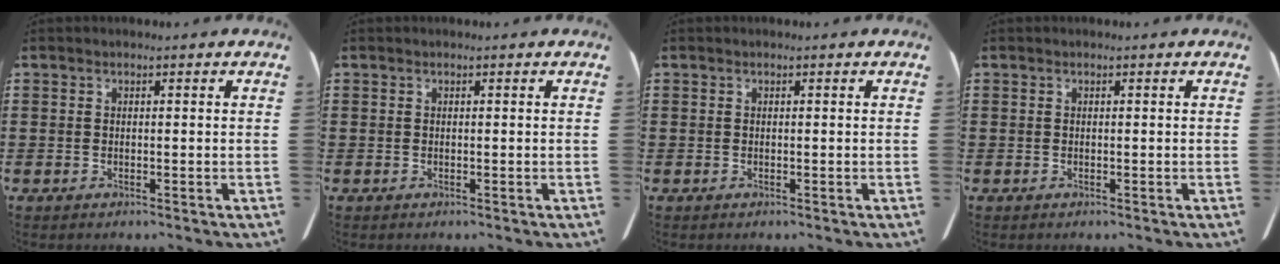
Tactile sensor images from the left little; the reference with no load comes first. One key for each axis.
{"total": 0.0}
{"total": 0.0}
{"total": 0.0}